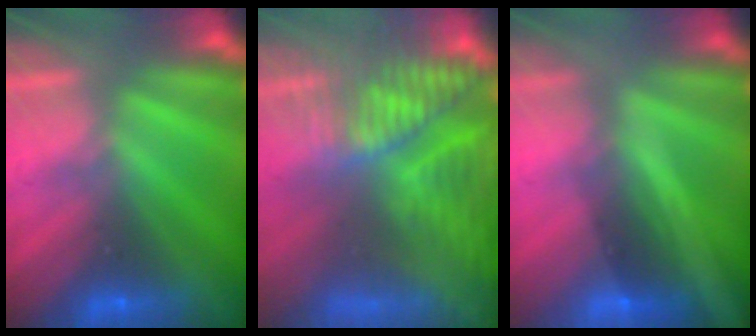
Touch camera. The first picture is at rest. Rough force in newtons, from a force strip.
{"total": 7.3}
{"total": 2.1}